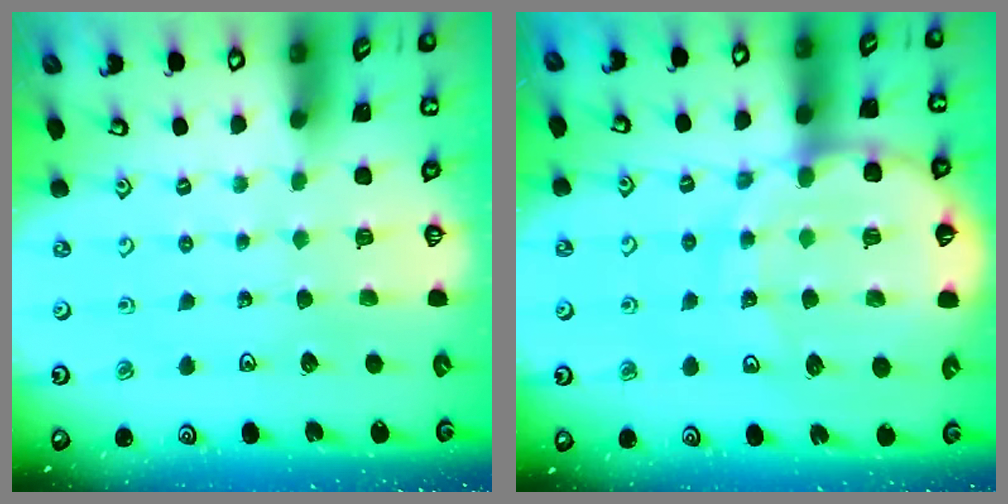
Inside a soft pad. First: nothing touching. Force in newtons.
{"total": 14.4, "press": 14.3, "slide": 1.5}